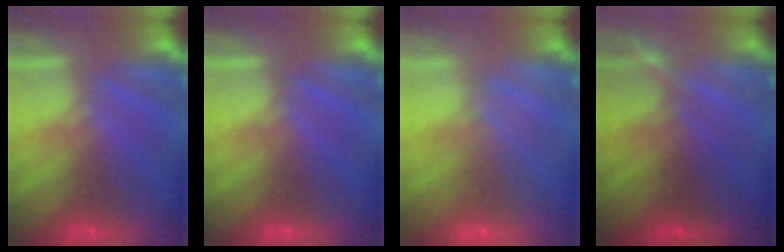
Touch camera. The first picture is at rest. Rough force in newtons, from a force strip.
{"total": 0.0}
{"total": 1.8}
{"total": 1.2}